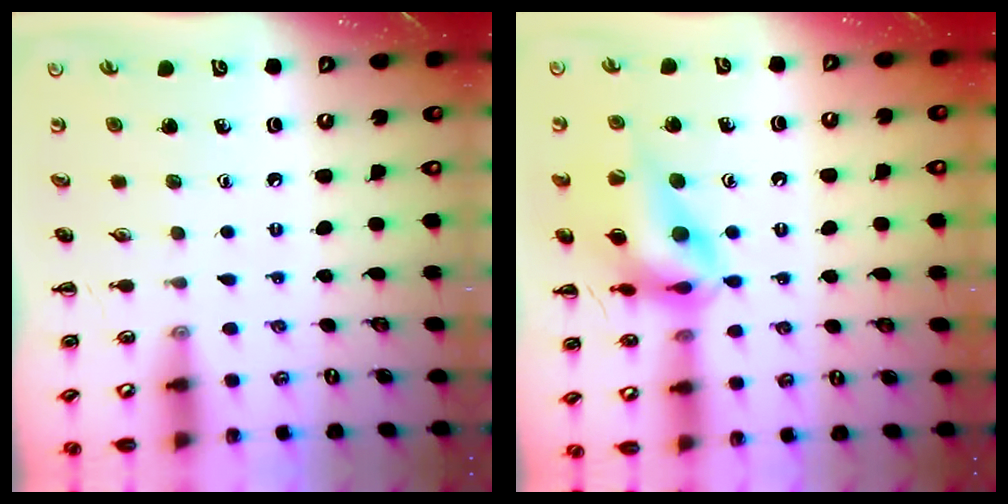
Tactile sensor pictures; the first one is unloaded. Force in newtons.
{"total": 14.3, "press": 13.9, "slide": 3.4}